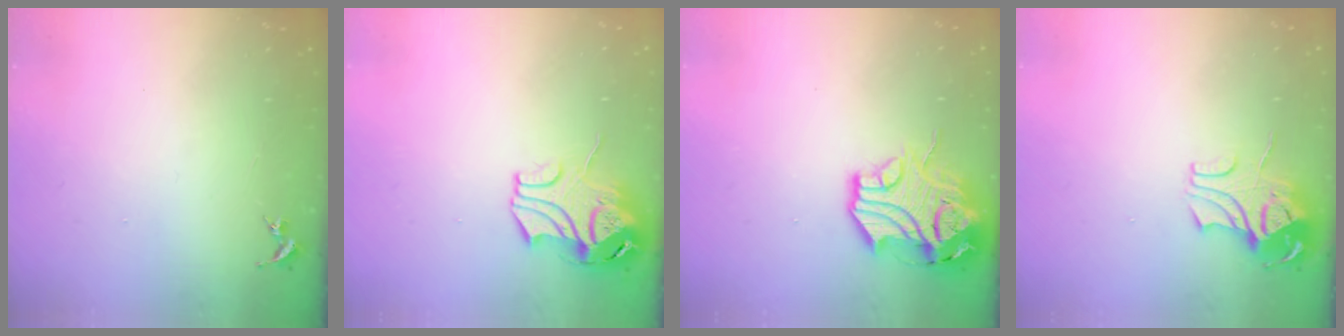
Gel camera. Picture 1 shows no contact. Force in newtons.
{"total": 10.8, "press": 10.7, "slide": 1.3}
{"total": 15.4, "press": 15.3, "slide": 2.0}
{"total": 9.4, "press": 9.4, "slide": 1.1}